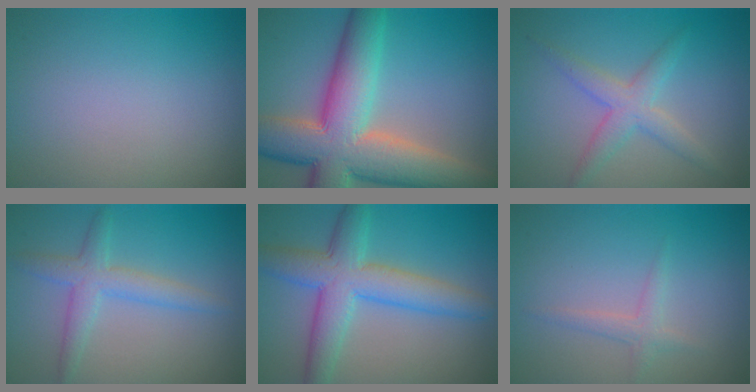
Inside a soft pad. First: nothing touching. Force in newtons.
{"total": 12.2, "press": 12.2, "slide": 0.7}
{"total": 3.0, "press": 3.0, "slide": 0.1}
{"total": 3.1, "press": 3.1, "slide": 0.1}
{"total": 6.5, "press": 6.5, "slide": 0.1}
{"total": 1.3, "press": 1.3, "slide": 0.0}